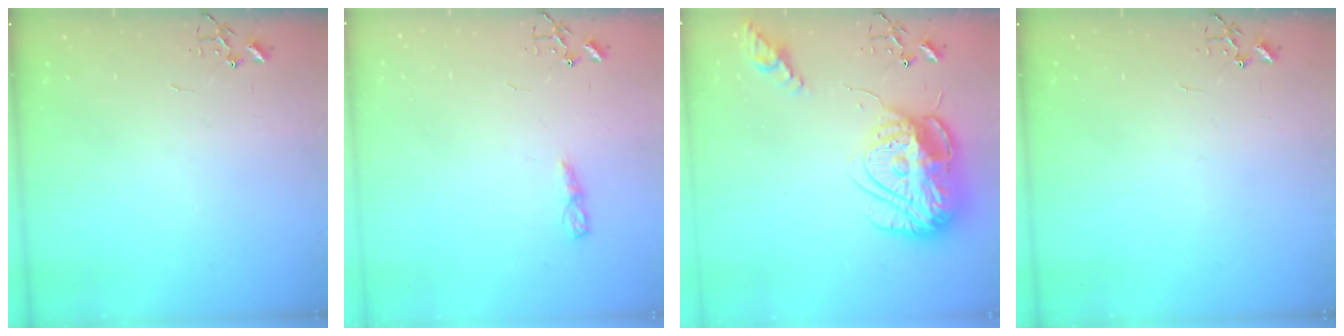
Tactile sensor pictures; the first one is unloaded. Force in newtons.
{"total": 6.8, "press": 6.8, "slide": 0.5}
{"total": 24.2, "press": 24.1, "slide": 2.0}
{"total": 0.0}